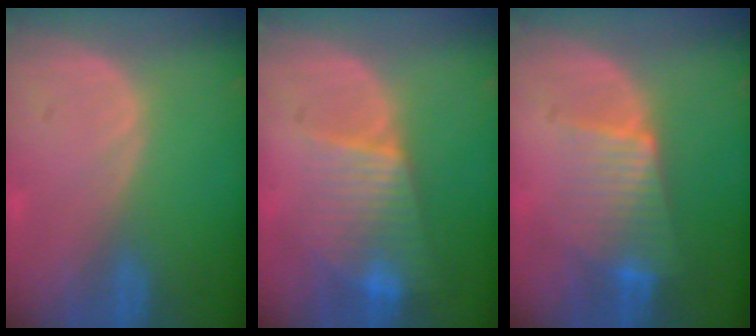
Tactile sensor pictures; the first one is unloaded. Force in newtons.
{"total": 7.1, "press": 6.8, "slide": 1.9}
{"total": 6.5, "press": 6.1, "slide": 2.3}